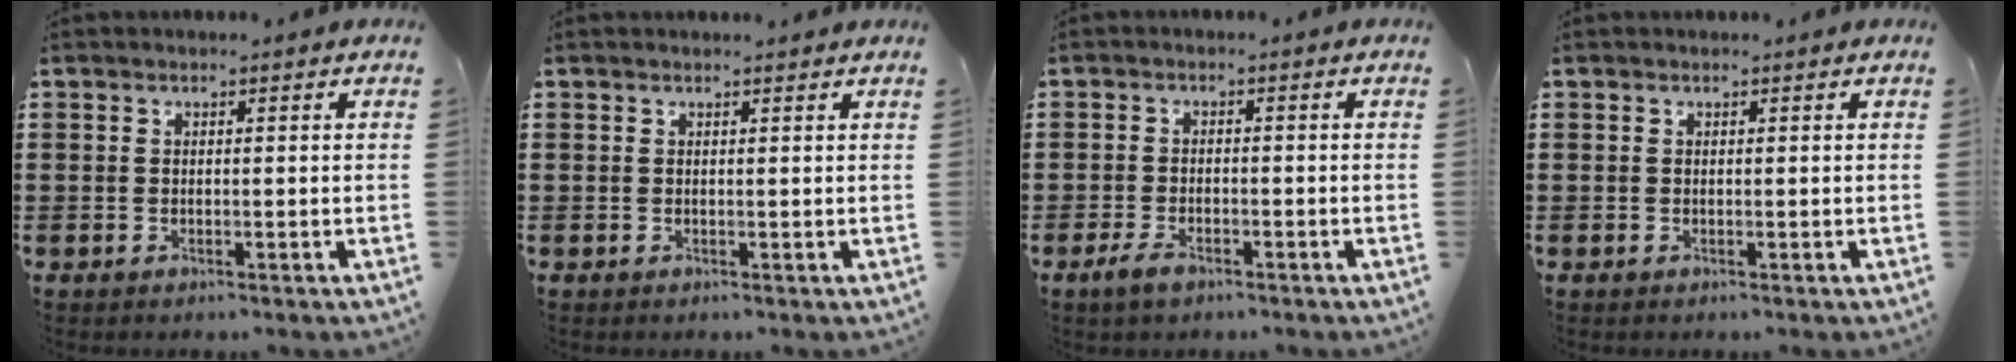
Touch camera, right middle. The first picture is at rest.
{"total": 0.5, "force": [0.5, -0.2, 0.1], "torque": [-0.002, 0.000, 0.009]}
{"total": 2.5, "force": [-1.6, 1.1, 1.6], "torque": [-0.042, -0.004, -0.034]}
{"total": 0.0}